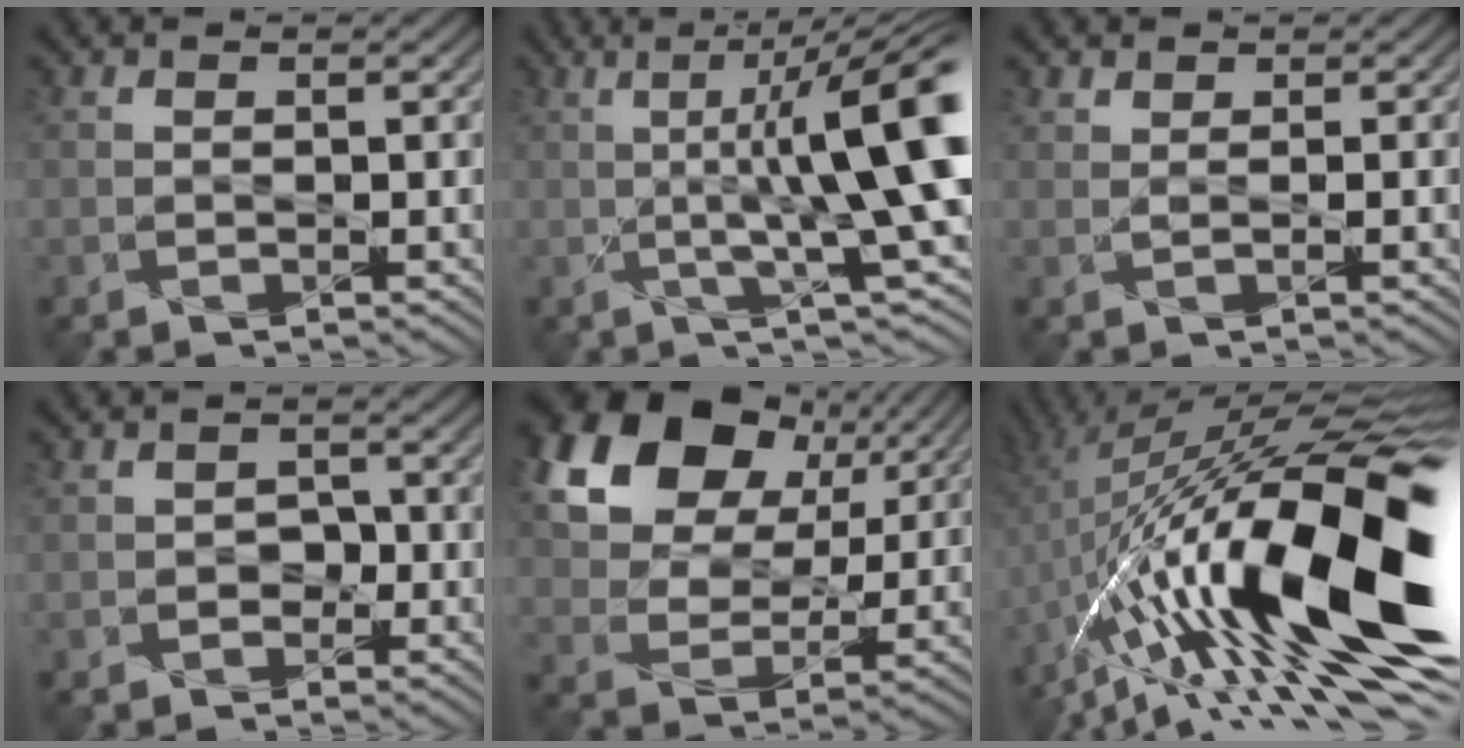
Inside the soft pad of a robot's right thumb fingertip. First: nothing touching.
{"total": 12.3, "force": [0.5, 2.3, 12.1], "torque": [-0.172, 0.011, 0.013]}
{"total": 0.7, "force": [0.5, 0.1, 0.4], "torque": [-0.011, -0.004, 0.013]}
{"total": 1.4, "force": [-0.8, 1.2, 0.0], "torque": [0.001, -0.005, -0.010]}
{"total": 19.3, "force": [10.1, 13.1, 9.9], "torque": [-0.260, 0.056, 0.220]}
{"total": 21.2, "force": [-4.1, 7.5, 19.4], "torque": [-0.332, 0.003, -0.078]}